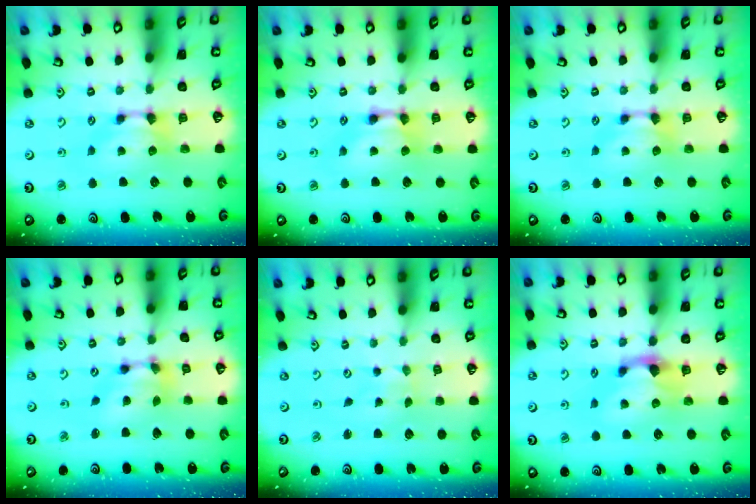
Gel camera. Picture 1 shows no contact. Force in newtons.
{"total": 1.6, "press": 1.4, "slide": 0.6}
{"total": 0.0}
{"total": 5.9, "press": 5.6, "slide": 2.0}
{"total": 5.3, "press": 5.2, "slide": 0.6}
{"total": 1.6, "press": 1.2, "slide": 1.1}